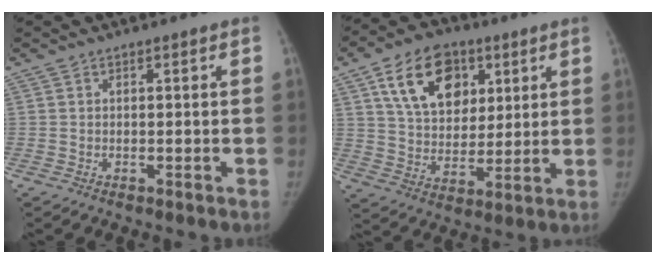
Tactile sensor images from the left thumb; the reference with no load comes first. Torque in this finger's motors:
{"motor_torque": [0.29, 0.35, 1.45, -0.74, 0.10]}